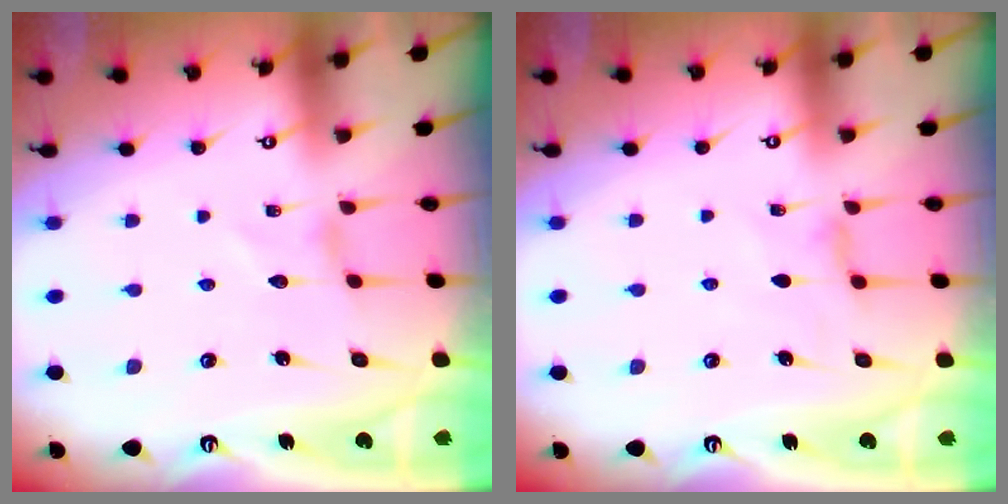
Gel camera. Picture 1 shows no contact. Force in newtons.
{"total": 2.8, "press": 2.8, "slide": 0.3}